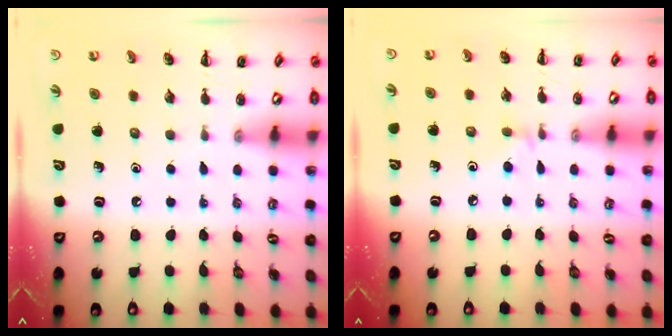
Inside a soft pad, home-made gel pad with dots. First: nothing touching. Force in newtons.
{"total": 2.6, "press": 2.4, "slide": 1.0}